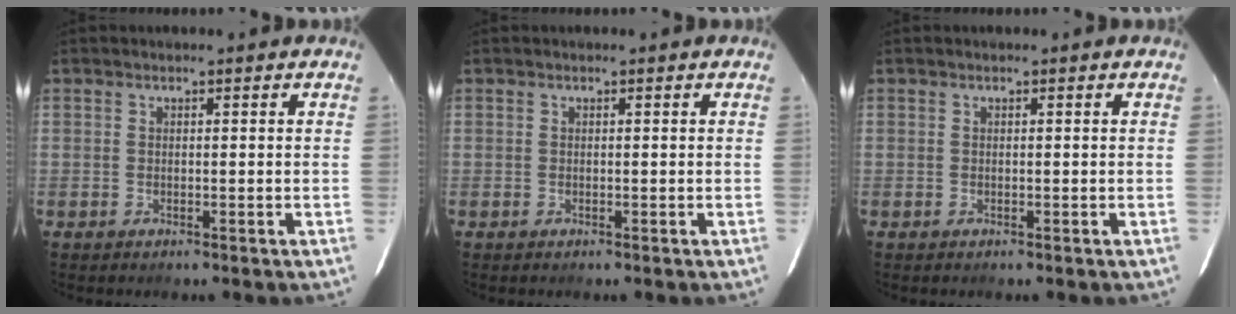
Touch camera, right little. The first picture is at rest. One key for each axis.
{"total": 0.0}
{"total": 0.0}